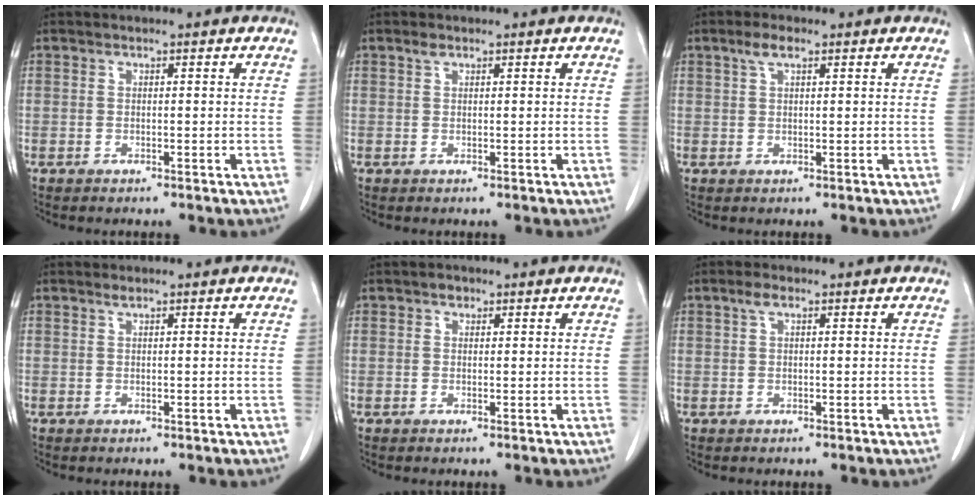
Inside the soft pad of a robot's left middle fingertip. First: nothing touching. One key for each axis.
{"total": 0.8, "fx": 0.6, "fy": 0.3, "fz": 0.4, "tx": -0.010, "ty": 0.003, "tz": 0.012}
{"total": 2.5, "fx": 1.5, "fy": 0.7, "fz": 1.9, "tx": -0.043, "ty": 0.008, "tz": 0.031}
{"total": 0.5, "fx": 0.4, "fy": 0.0, "fz": 0.3, "tx": -0.010, "ty": -0.002, "tz": 0.011}
{"total": 1.0, "fx": 0.6, "fy": 0.7, "fz": 0.3, "tx": -0.004, "ty": 0.000, "tz": 0.008}
{"total": 1.6, "fx": 0.9, "fy": 0.5, "fz": 1.2, "tx": -0.027, "ty": 0.009, "tz": 0.018}